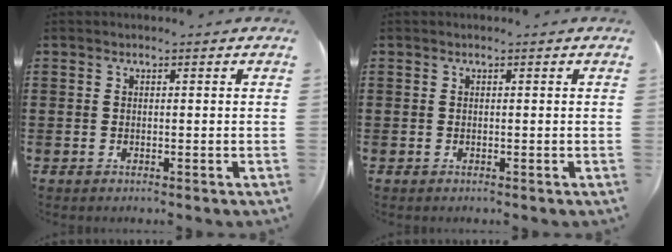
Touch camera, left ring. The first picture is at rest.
{"total": 0.0}